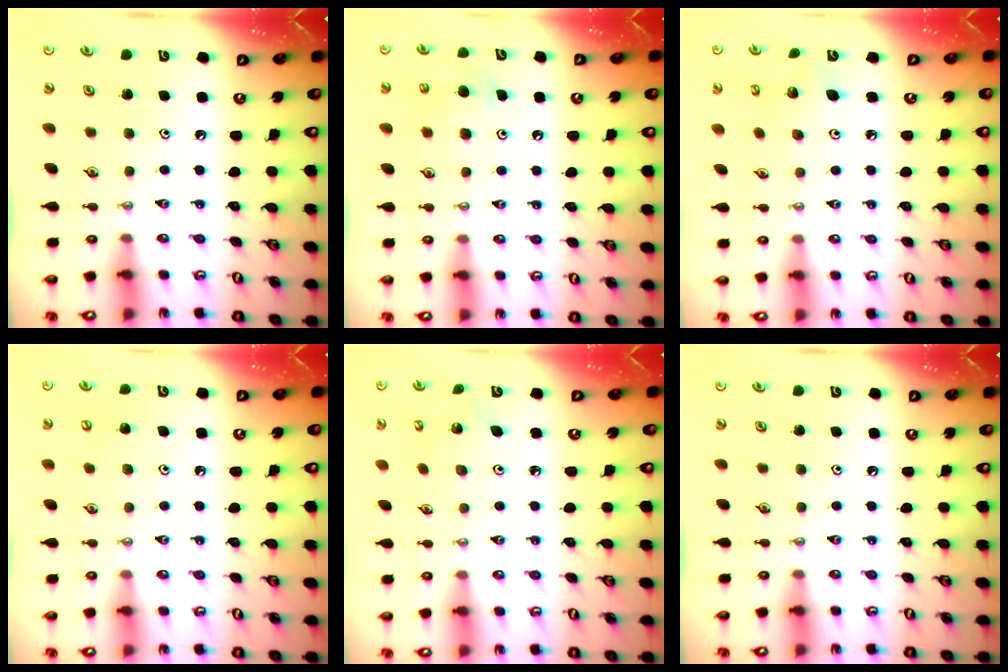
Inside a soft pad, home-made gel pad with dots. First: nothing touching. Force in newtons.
{"total": 7.0, "press": 6.8, "slide": 1.4}
{"total": 6.9, "press": 6.9, "slide": 0.2}
{"total": 4.8, "press": 4.7, "slide": 0.7}
{"total": 3.5, "press": 3.5, "slide": 0.3}
{"total": 0.0}